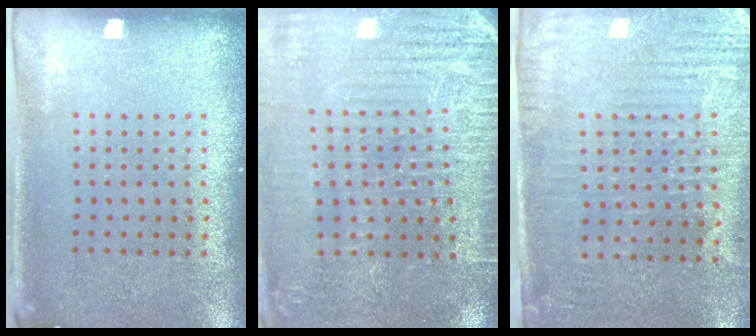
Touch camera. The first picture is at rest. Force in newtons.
{"total": 3.3, "press": 3.3, "slide": 0.1}
{"total": 3.2, "press": 2.9, "slide": 1.3}